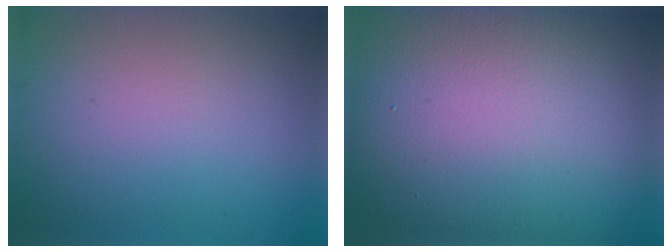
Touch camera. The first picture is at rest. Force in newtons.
{"total": 20.6, "press": 20.6, "slide": 1.1}